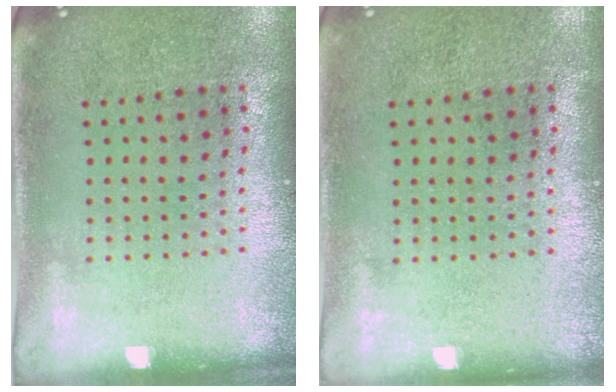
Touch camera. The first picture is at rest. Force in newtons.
{"total": 0.0}